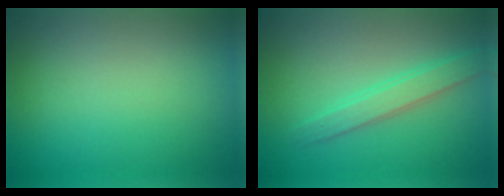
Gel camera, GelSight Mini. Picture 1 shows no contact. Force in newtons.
{"total": 2.5, "press": 2.5, "slide": 0.2}